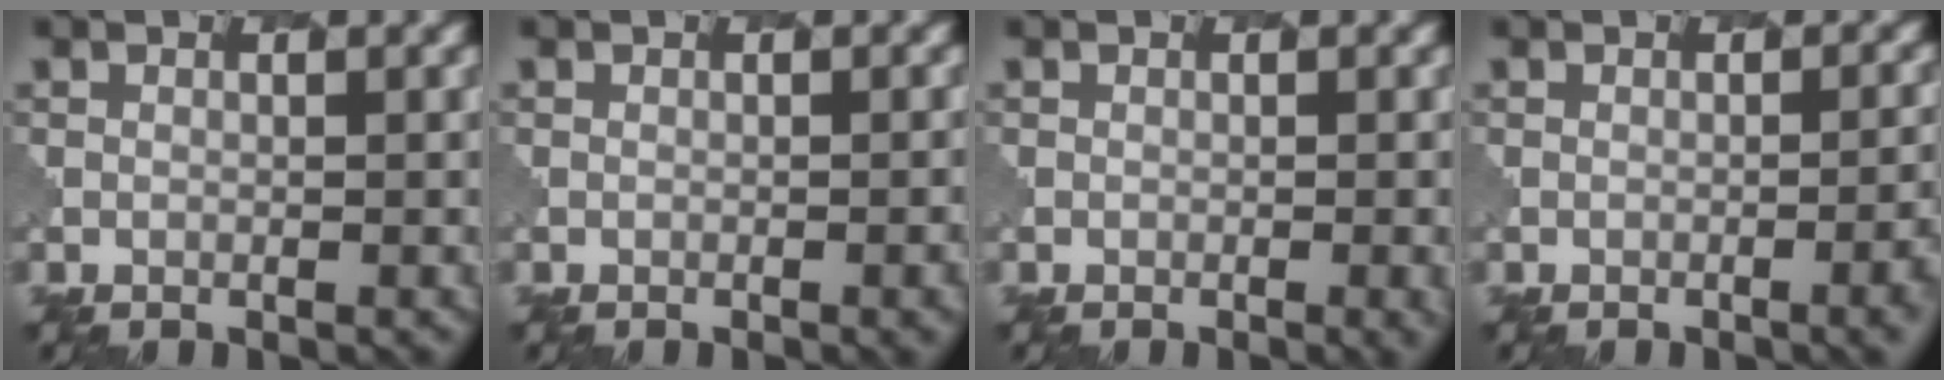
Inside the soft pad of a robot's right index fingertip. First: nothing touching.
{"total": 2.3, "force": [-1.1, 0.7, 1.9], "torque": [-0.005, 0.007, -0.009]}
{"total": 1.8, "force": [-0.8, 0.4, 1.6], "torque": [-0.016, 0.001, -0.009]}
{"total": 4.6, "force": [-1.9, 1.8, 3.7], "torque": [-0.015, 0.009, -0.018]}